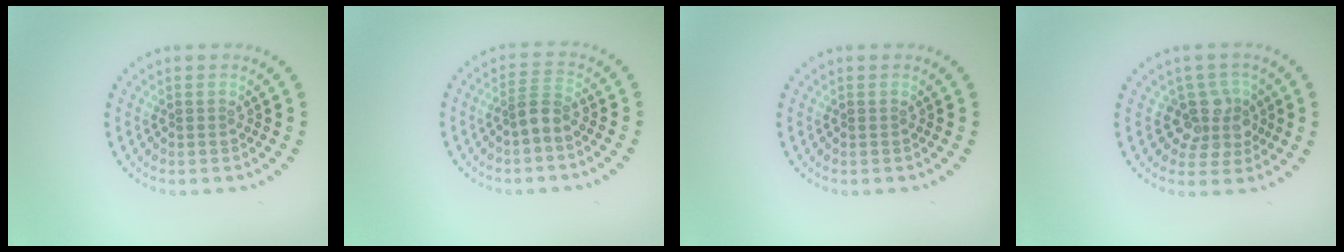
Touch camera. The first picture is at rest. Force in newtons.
{"total": 2.0, "press": 1.6, "slide": 1.2}
{"total": 0.0}
{"total": 3.6, "press": 3.0, "slide": 1.9}